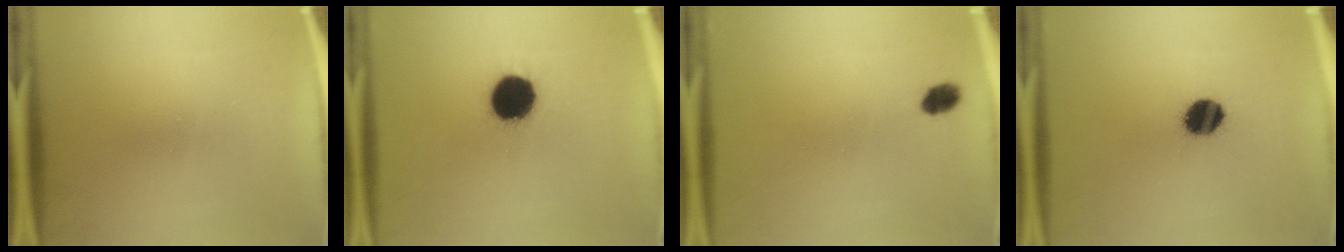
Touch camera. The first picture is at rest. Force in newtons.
{"total": 14.3}
{"total": 2.9}
{"total": 8.6}